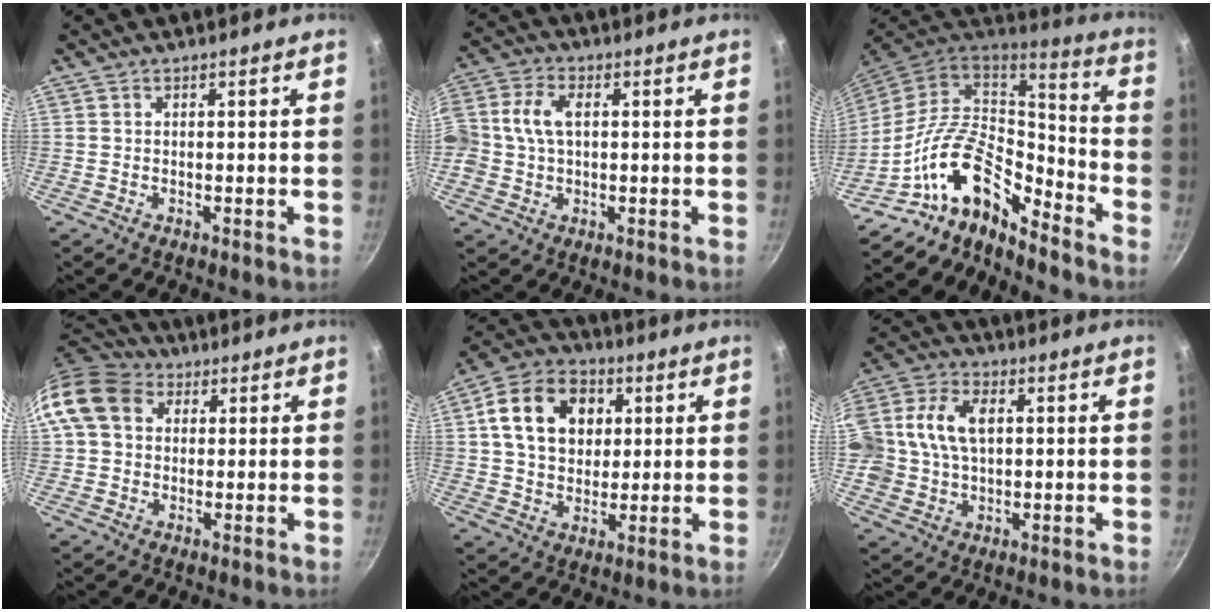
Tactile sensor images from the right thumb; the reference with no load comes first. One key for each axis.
{"total": 8.3, "fx": 0.7, "fy": 5.7, "fz": 6.0, "tx": -0.116, "ty": 0.021, "tz": 0.003}
{"total": 16.9, "fx": -10.2, "fy": 8.0, "fz": 10.9, "tx": -0.161, "ty": 0.072, "tz": -0.204}
{"total": 12.5, "fx": 3.4, "fy": 9.8, "fz": 6.9, "tx": -0.116, "ty": 0.020, "tz": 0.046}
{"total": 14.8, "fx": 3.8, "fy": 11.3, "fz": 8.8, "tx": -0.129, "ty": 0.008, "tz": 0.056}
{"total": 11.9, "fx": 1.9, "fy": 8.5, "fz": 8.1, "tx": -0.142, "ty": 0.008, "tz": 0.023}